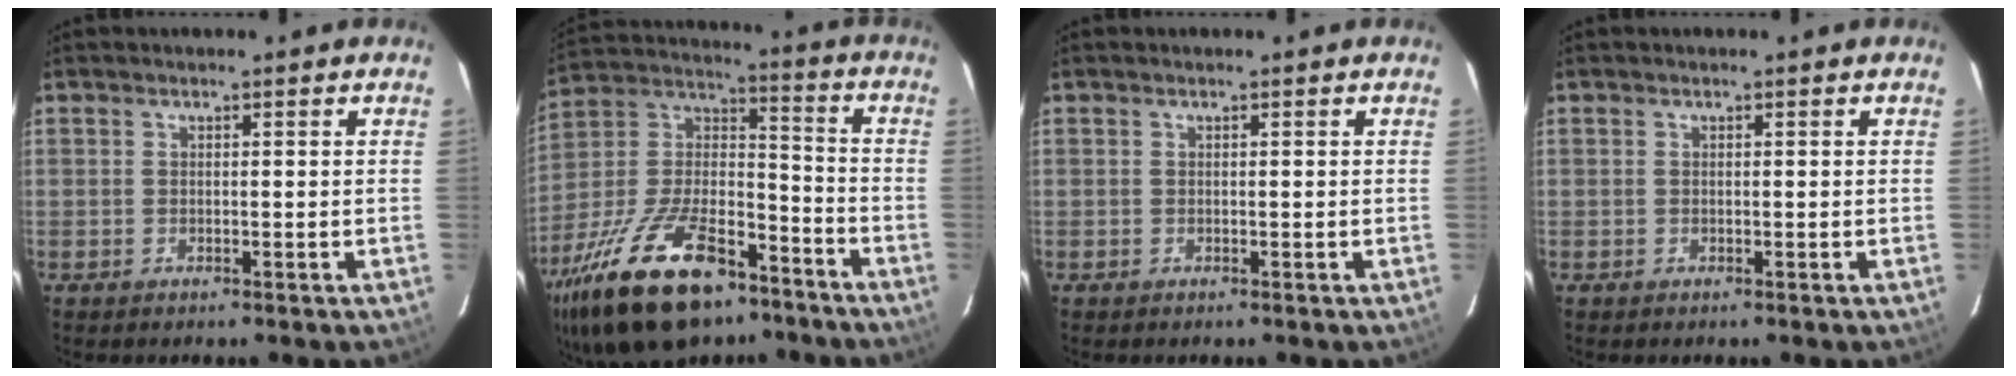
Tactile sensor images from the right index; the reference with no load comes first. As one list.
[{"total": 28.0, "force": [-17.7, 12.4, 17.8], "torque": [-0.354, -0.006, -0.287]}, {"total": 0.0}, {"total": 0.0}]